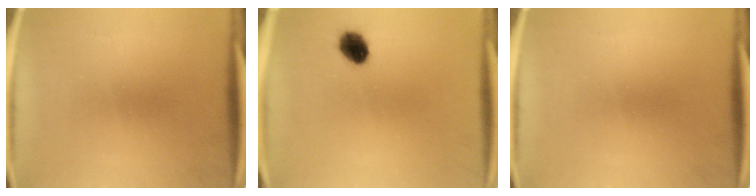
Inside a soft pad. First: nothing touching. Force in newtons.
{"total": 5.3}
{"total": 0.0}